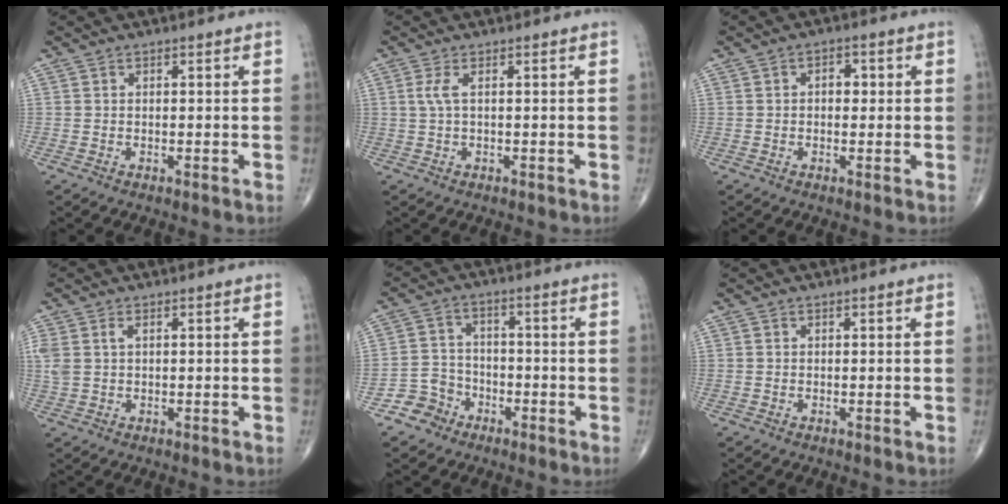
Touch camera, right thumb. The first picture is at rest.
{"total": 1.9, "force": [0.3, 0.3, 1.8], "torque": [-0.057, 0.006, 0.010]}
{"total": 2.8, "force": [0.3, 1.9, 2.0], "torque": [-0.017, 0.007, 0.000]}
{"total": 4.0, "force": [1.1, 2.4, 3.0], "torque": [-0.091, 0.012, 0.026]}
{"total": 5.8, "force": [-3.6, 4.5, 0.3], "torque": [0.026, 0.031, -0.072]}
{"total": 0.0}